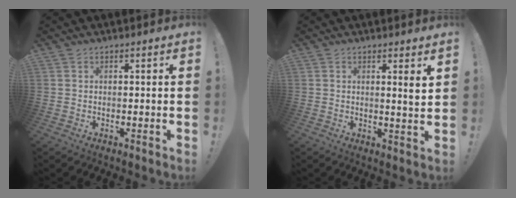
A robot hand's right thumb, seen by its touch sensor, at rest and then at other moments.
{"total": 3.5, "force": [1.7, -0.2, 3.0], "torque": [-0.028, -0.019, 0.021]}